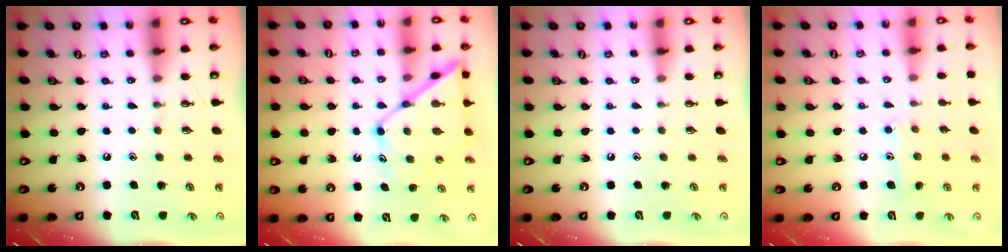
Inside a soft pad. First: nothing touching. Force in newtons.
{"total": 13.4, "press": 13.4, "slide": 1.1}
{"total": 0.0}
{"total": 7.7, "press": 7.7, "slide": 0.4}